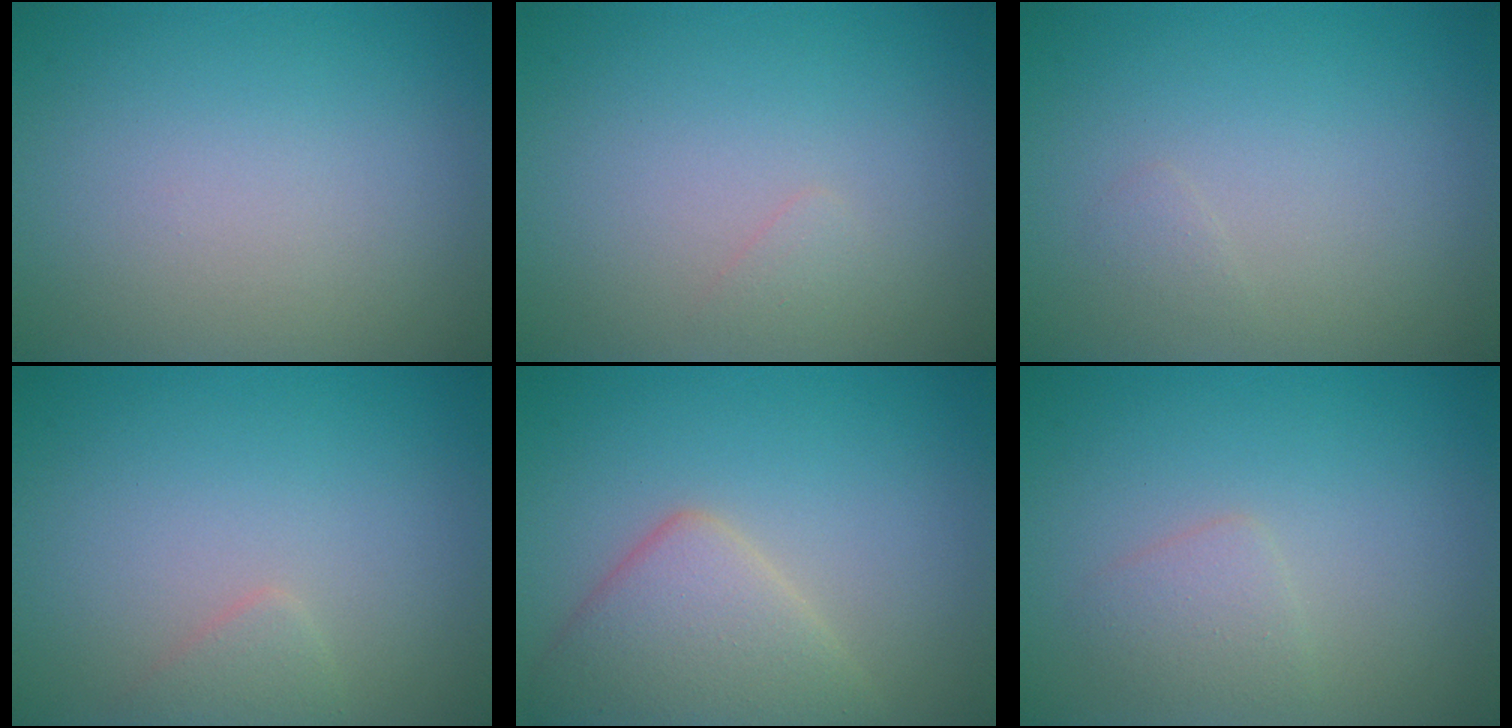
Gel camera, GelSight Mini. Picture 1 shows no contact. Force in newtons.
{"total": 0.6, "press": 0.6, "slide": 0.1}
{"total": 0.5, "press": 0.5, "slide": 0.0}
{"total": 1.2, "press": 1.1, "slide": 0.1}
{"total": 4.8, "press": 4.8, "slide": 0.3}
{"total": 1.6, "press": 1.6, "slide": 0.1}